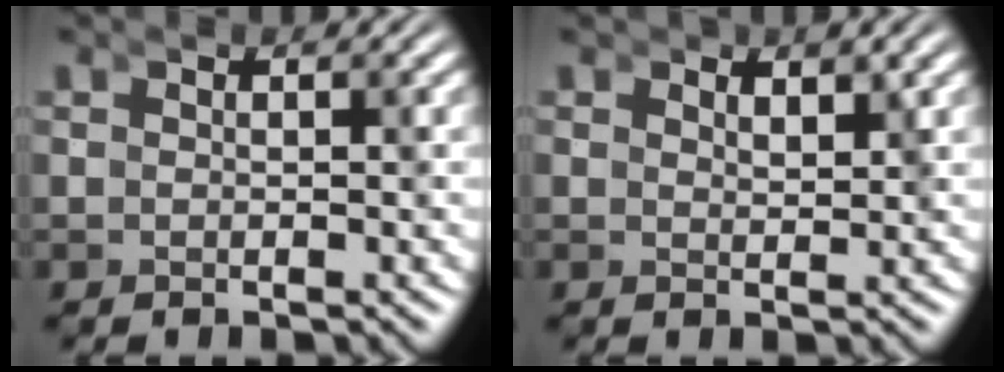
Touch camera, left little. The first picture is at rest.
{"total": 0.0}